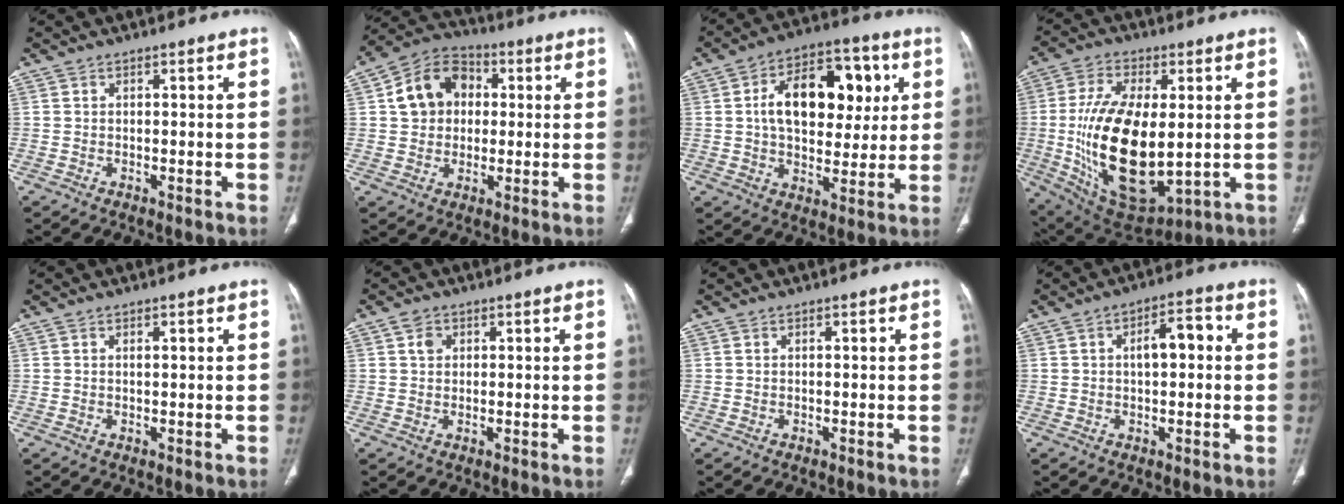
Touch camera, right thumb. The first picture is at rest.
{"total": 12.0, "force": [1.9, 9.9, 6.5], "torque": [-0.082, 0.017, 0.022]}
{"total": 18.5, "force": [4.0, 11.4, 14.0], "torque": [-0.177, 0.012, 0.060]}
{"total": 22.9, "force": [-0.4, 11.2, 19.9], "torque": [-0.375, -0.022, 0.014]}
{"total": 0.7, "force": [0.4, 0.1, 0.6], "torque": [-0.013, 0.000, 0.007]}
{"total": 2.5, "force": [1.0, 1.9, 1.2], "torque": [-0.015, -0.001, 0.016]}
{"total": 0.0}
{"total": 6.3, "force": [0.8, 3.0, 5.5], "torque": [-0.078, 0.020, 0.005]}